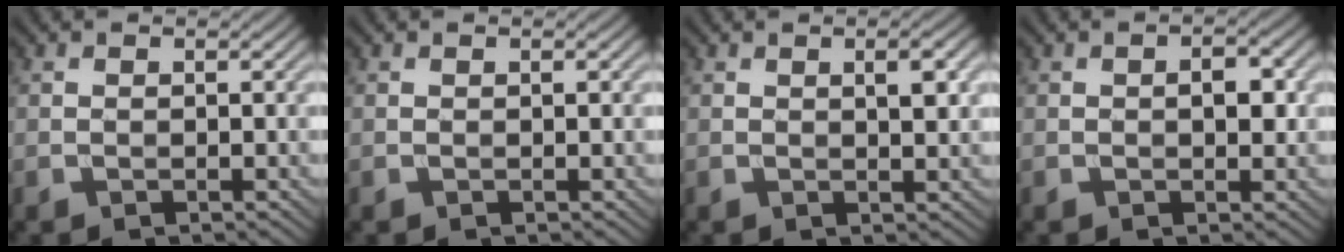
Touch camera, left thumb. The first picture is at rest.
{"total": 0.0}
{"total": 2.6, "force": [0.8, 0.7, 2.4], "torque": [-0.041, 0.001, 0.014]}
{"total": 2.6, "force": [0.1, 1.3, 2.2], "torque": [-0.028, 0.001, 0.000]}